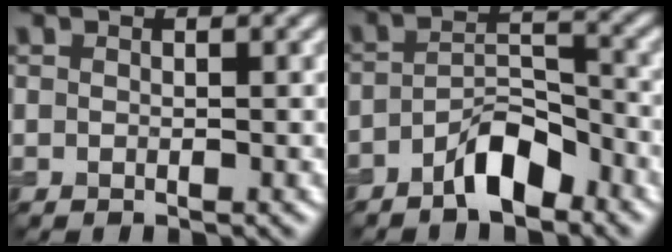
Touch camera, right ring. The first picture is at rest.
{"total": 4.5, "force": [-3.0, 1.7, 2.9], "torque": [-0.047, 0.012, -0.055]}